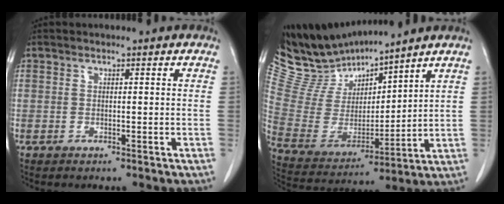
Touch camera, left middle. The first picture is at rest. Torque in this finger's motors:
{"motor_torque": [-0.12, -0.80, -0.23, -0.10]}